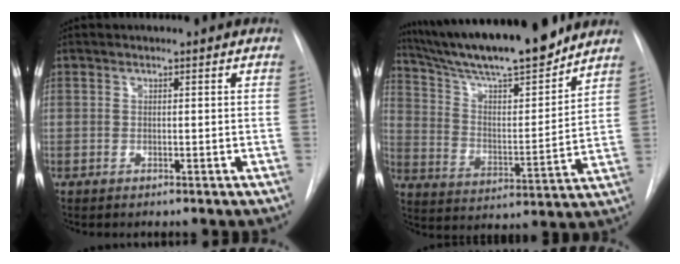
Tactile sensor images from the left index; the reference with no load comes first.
{"total": 19.5, "force": [16.9, 1.4, 9.7], "torque": [-0.167, -0.007, 0.278]}